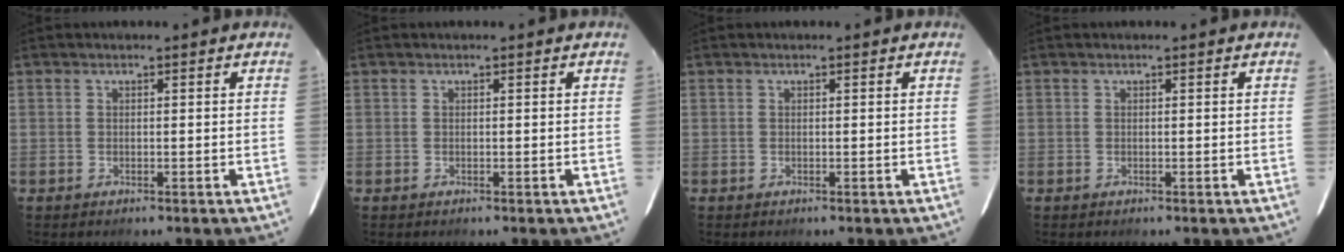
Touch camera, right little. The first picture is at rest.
{"total": 0.0}
{"total": 0.0}
{"total": 0.0}